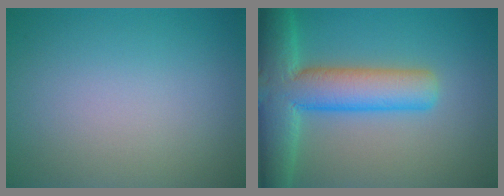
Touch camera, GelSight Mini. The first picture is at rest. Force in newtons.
{"total": 9.3, "press": 9.3, "slide": 0.4}